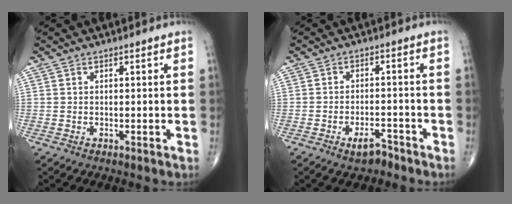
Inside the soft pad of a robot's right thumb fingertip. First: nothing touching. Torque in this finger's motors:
{"motor_torque": [-0.06, 0.22, -0.09, 0.10, 0.10]}